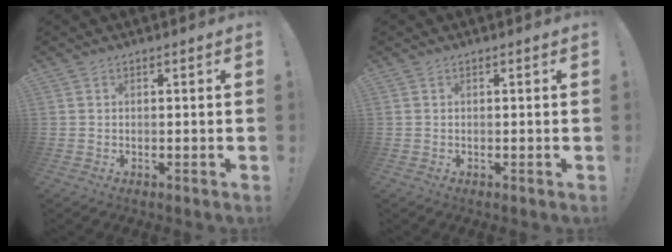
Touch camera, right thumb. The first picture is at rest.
{"total": 0.0}